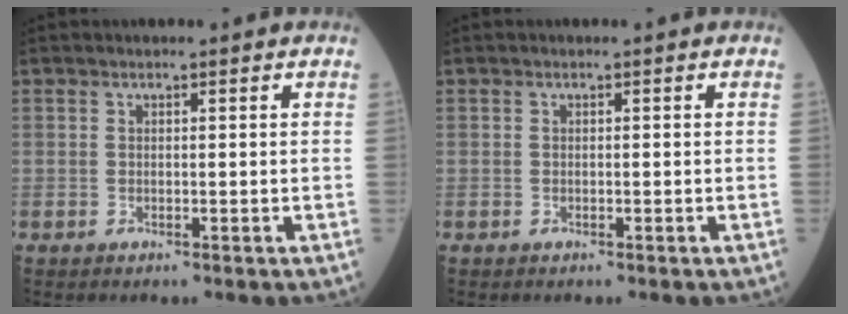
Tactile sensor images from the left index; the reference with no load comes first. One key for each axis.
{"total": 0.0}